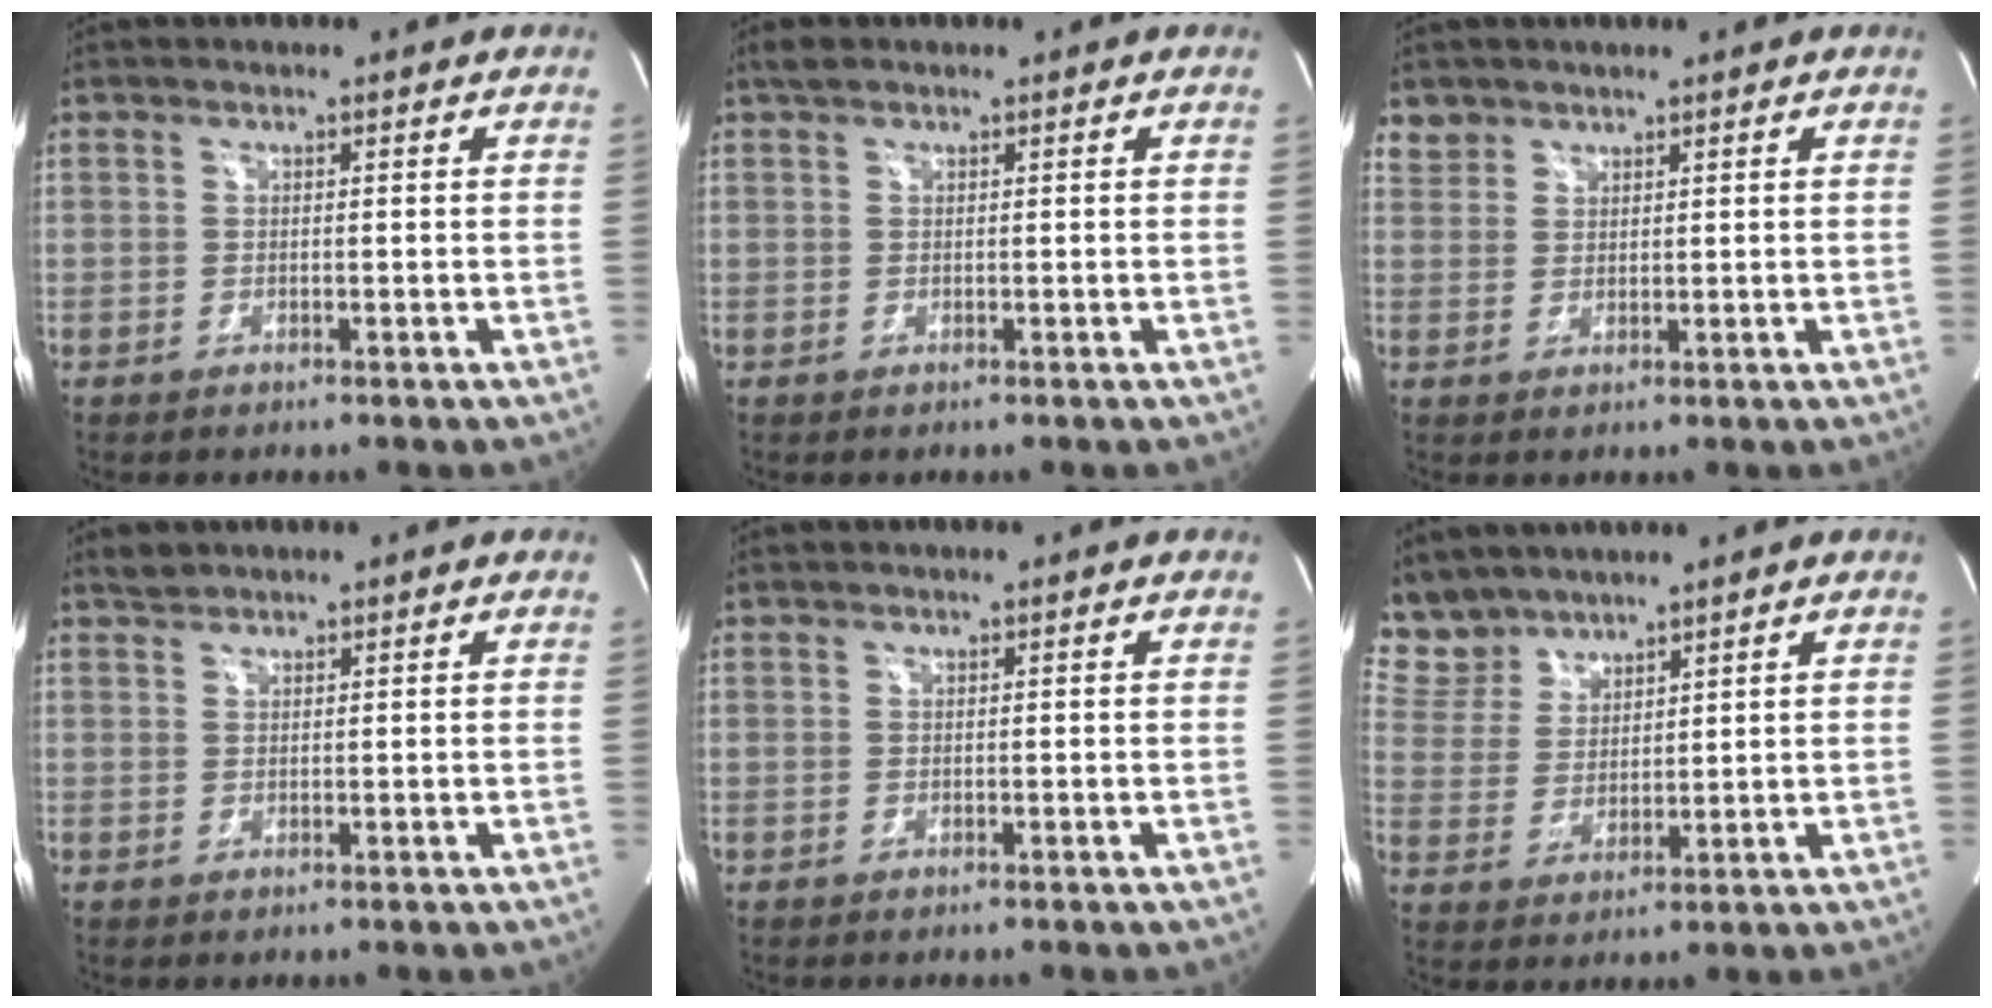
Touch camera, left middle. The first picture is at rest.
{"total": 1.2, "force": [0.9, 0.6, 0.5], "torque": [-0.011, 0.012, 0.016]}
{"total": 2.5, "force": [2.0, 1.6, -0.3], "torque": [0.012, 0.006, 0.035]}
{"total": 1.1, "force": [1.1, 0.2, 0.0], "torque": [-0.002, 0.004, 0.021]}
{"total": 0.0}
{"total": 7.0, "force": [6.5, 2.7, 0.1], "torque": [-0.009, 0.010, 0.146]}